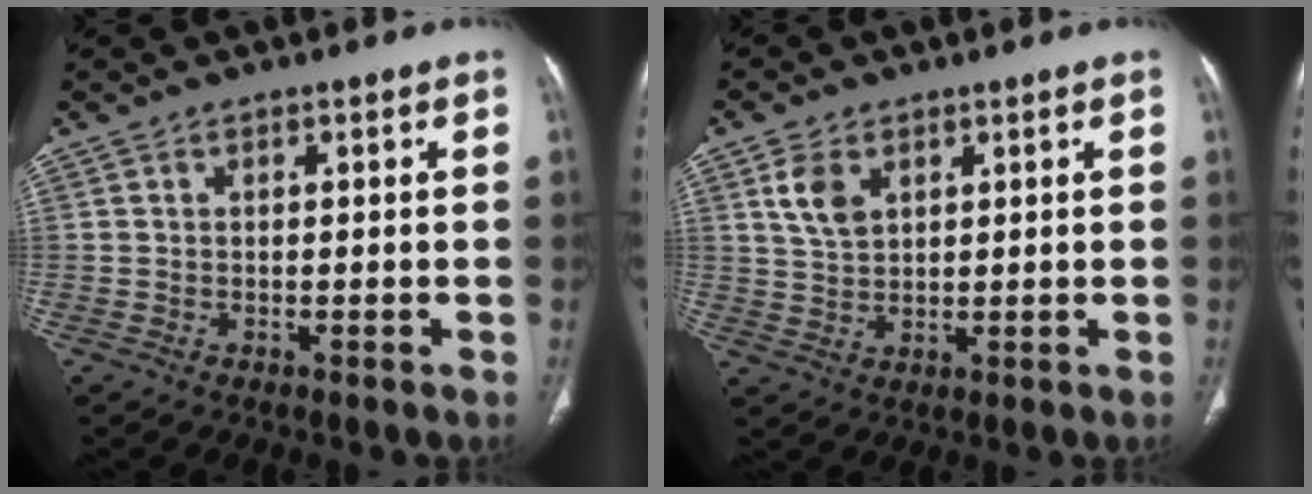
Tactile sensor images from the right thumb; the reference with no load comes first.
{"total": 5.1, "force": [2.4, 3.2, 3.2], "torque": [-0.053, -0.007, 0.052]}